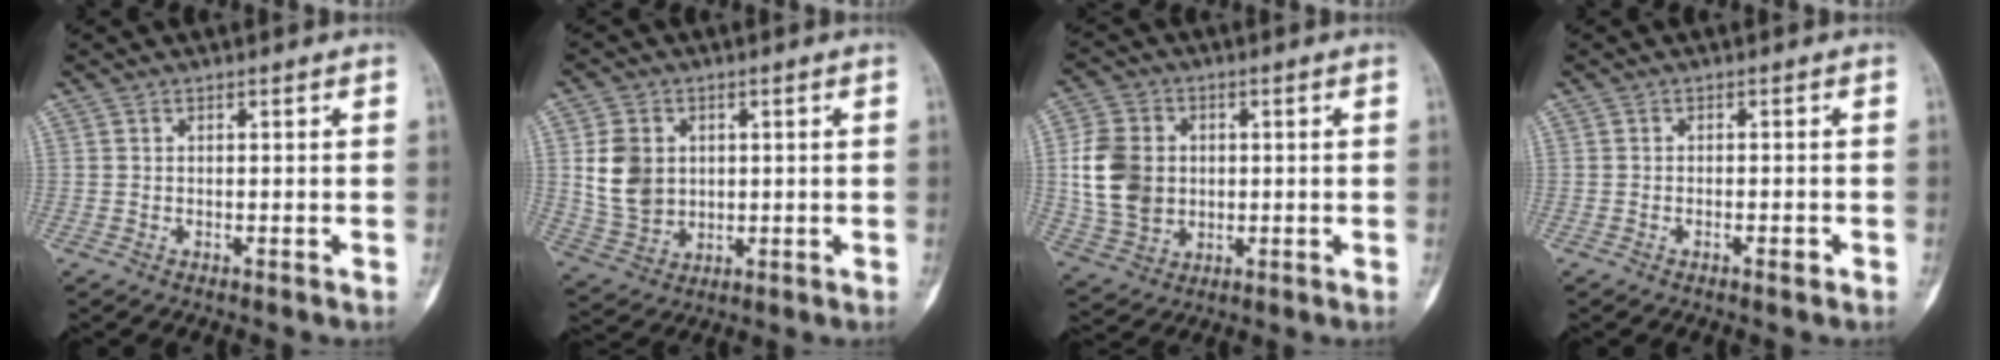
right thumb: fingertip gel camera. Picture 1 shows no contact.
{"total": 9.3, "force": [1.7, 7.5, 5.2], "torque": [-0.080, -0.006, 0.043]}
{"total": 11.8, "force": [0.8, 9.5, 6.9], "torque": [-0.118, 0.002, 0.021]}
{"total": 1.4, "force": [-0.8, 0.4, 1.1], "torque": [-0.017, 0.005, -0.012]}